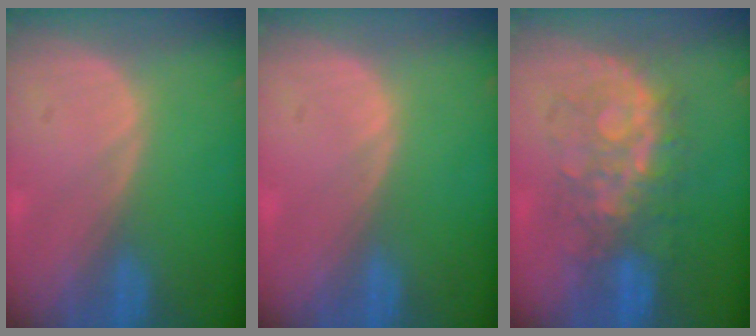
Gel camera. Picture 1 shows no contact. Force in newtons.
{"total": 0.0}
{"total": 7.9, "press": 7.9, "slide": 0.0}